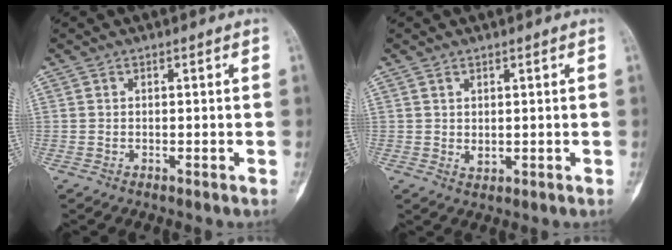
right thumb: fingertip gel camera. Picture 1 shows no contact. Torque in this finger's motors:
{"motor_torque": [-0.01, 0.02, -0.13, -0.14, 0.04]}